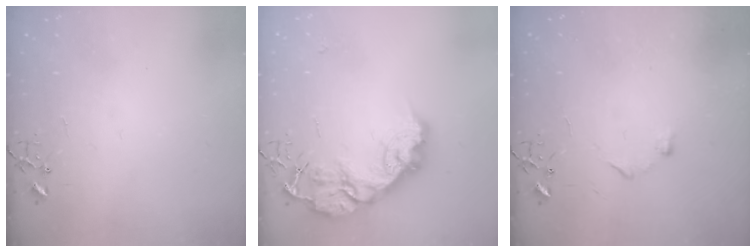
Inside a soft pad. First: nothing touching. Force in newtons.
{"total": 25.5, "press": 25.4, "slide": 2.1}
{"total": 6.7, "press": 6.7, "slide": 0.7}